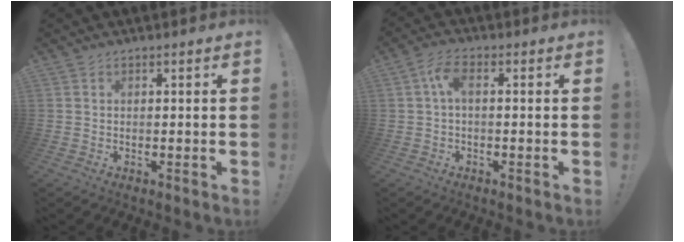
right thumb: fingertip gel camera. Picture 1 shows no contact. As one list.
[{"total": 5.2, "force": [0.2, 2.0, 4.8], "torque": [-0.102, 0.008, 0.005]}]